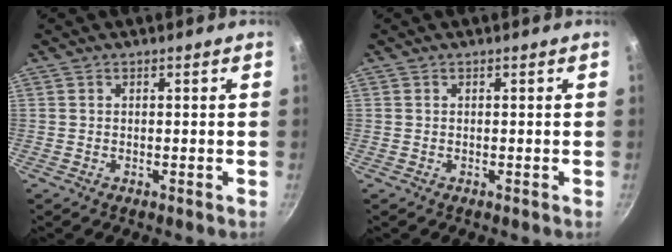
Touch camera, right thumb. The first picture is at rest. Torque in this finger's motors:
{"motor_torque": [0.08, 0.11, 0.01, 0.00, 0.04]}